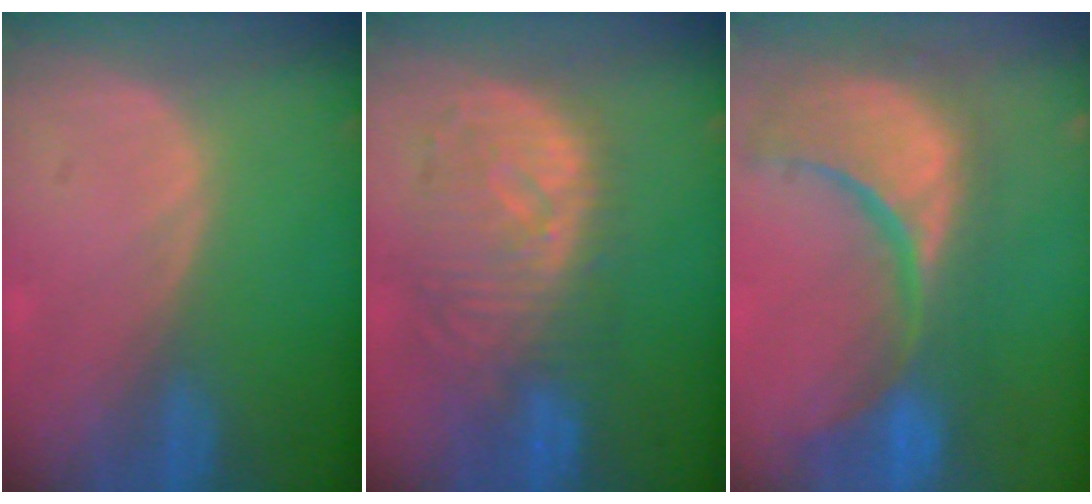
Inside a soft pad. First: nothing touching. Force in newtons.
{"total": 10.6, "press": 9.4, "slide": 4.8}
{"total": 15.1, "press": 12.0, "slide": 9.1}